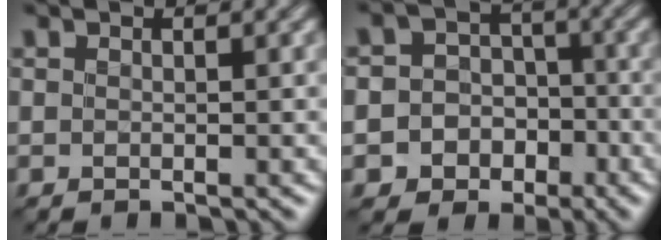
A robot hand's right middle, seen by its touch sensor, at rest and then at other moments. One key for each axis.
{"total": 7.0, "fx": -3.3, "fy": 6.1, "fz": 1.2, "tx": -0.012, "ty": 0.003, "tz": -0.069}